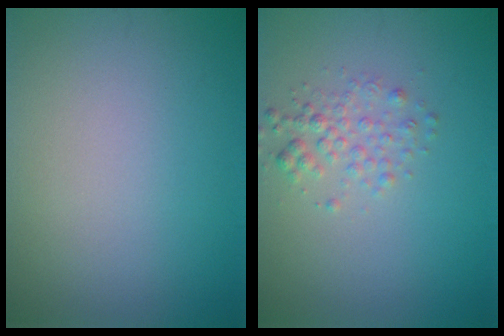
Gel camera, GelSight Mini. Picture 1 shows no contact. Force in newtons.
{"total": 2.0, "press": 2.0, "slide": 0.1}